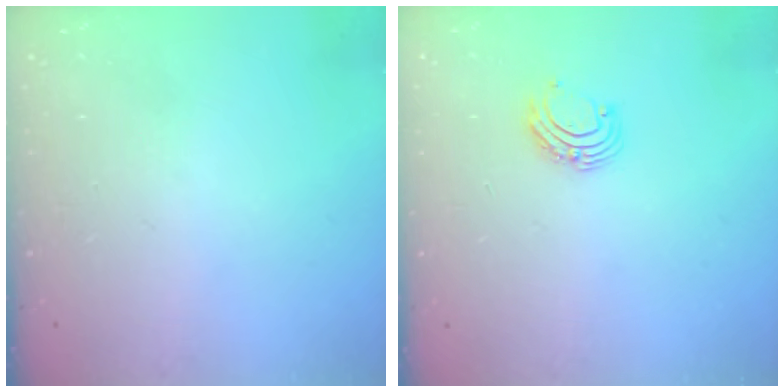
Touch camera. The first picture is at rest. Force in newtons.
{"total": 7.3, "press": 7.3, "slide": 0.9}